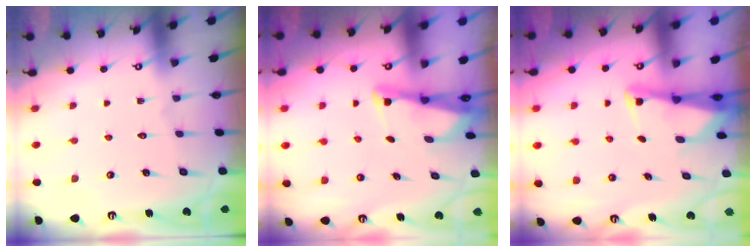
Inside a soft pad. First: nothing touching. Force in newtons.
{"total": 2.5, "press": 2.5, "slide": 0.2}
{"total": 2.7, "press": 2.7, "slide": 0.2}